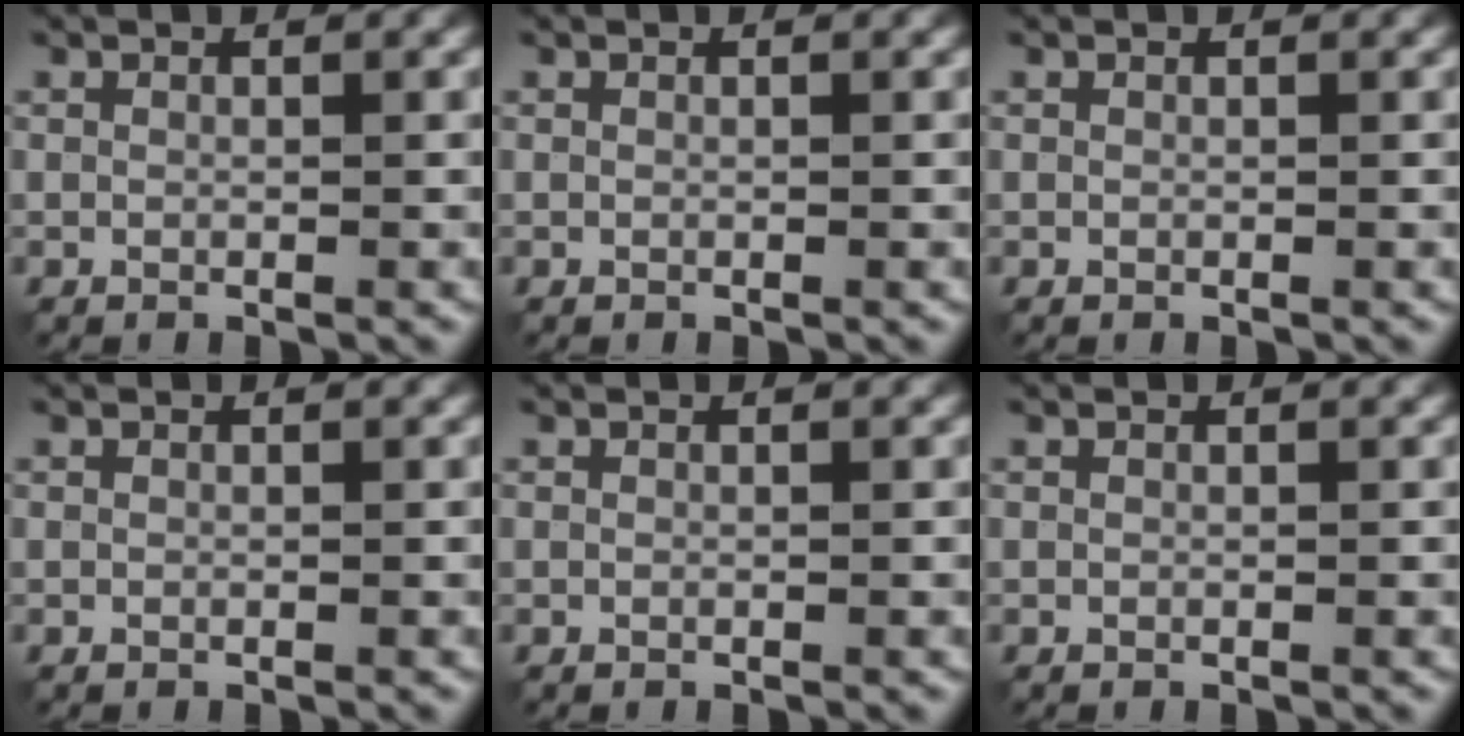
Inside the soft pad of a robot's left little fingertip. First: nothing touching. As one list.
[{"total": 0.0}, {"total": 0.0}, {"total": 0.0}, {"total": 0.0}, {"total": 0.0}]